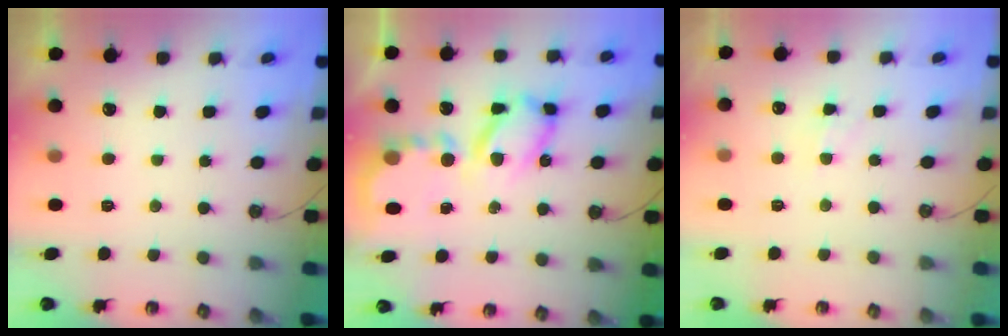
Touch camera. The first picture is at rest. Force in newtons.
{"total": 13.0, "press": 12.9, "slide": 1.2}
{"total": 4.2, "press": 4.2, "slide": 0.6}